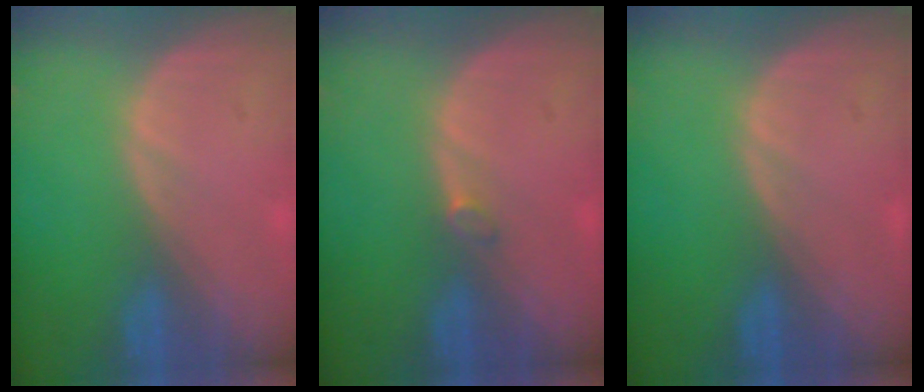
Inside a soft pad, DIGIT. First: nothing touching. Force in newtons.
{"total": 0.9, "press": 0.9, "slide": 0.3}
{"total": 0.0}